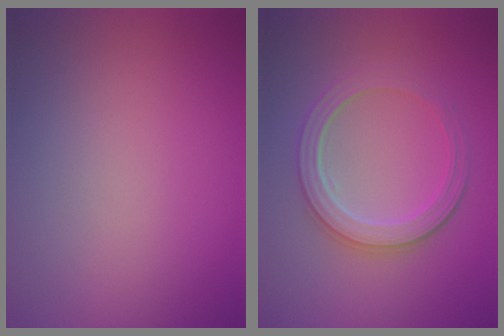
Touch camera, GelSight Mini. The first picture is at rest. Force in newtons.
{"total": 4.0, "press": 3.4, "slide": 2.1}